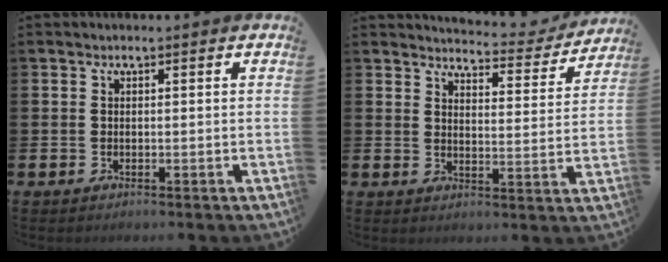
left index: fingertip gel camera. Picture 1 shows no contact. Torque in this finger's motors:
{"motor_torque": [0.97, -1.17, 0.51, 0.08]}